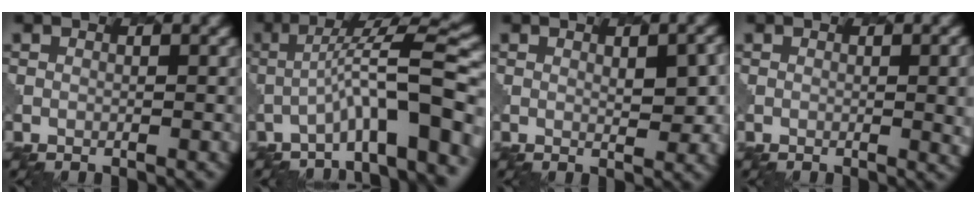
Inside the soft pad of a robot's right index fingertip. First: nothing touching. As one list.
[{"total": 8.0, "force": [-2.9, 1.4, 7.3], "torque": [-0.108, 0.023, -0.050]}, {"total": 3.1, "force": [0.9, 1.2, 2.7], "torque": [-0.039, 0.000, 0.017]}, {"total": 2.8, "force": [0.1, 0.7, 2.7], "torque": [-0.033, -0.001, 0.002]}]